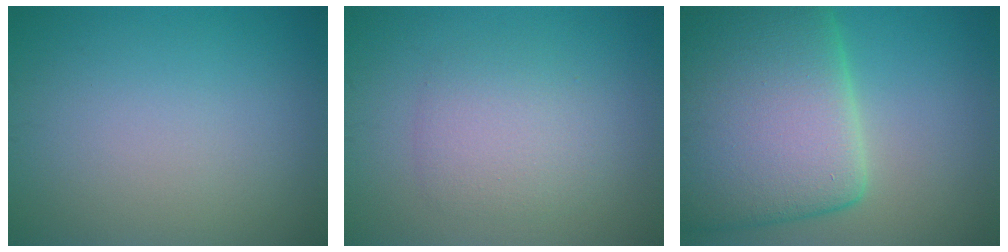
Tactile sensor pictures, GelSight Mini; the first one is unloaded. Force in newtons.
{"total": 2.9, "press": 2.9, "slide": 0.2}
{"total": 14.8, "press": 14.8, "slide": 1.2}